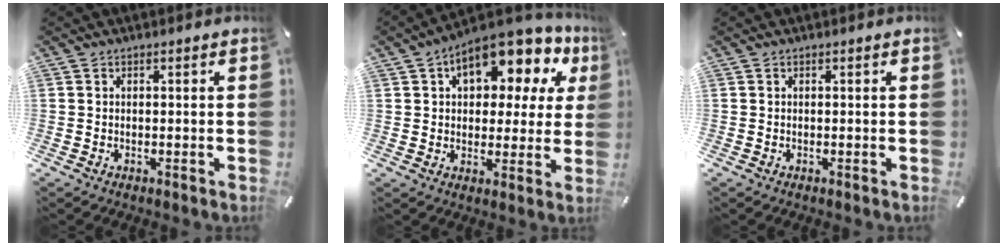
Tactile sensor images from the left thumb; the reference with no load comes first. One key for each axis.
{"total": 14.4, "fx": 7.5, "fy": 8.0, "fz": 9.4, "tx": -0.134, "ty": -0.045, "tz": 0.127}
{"total": 0.0}